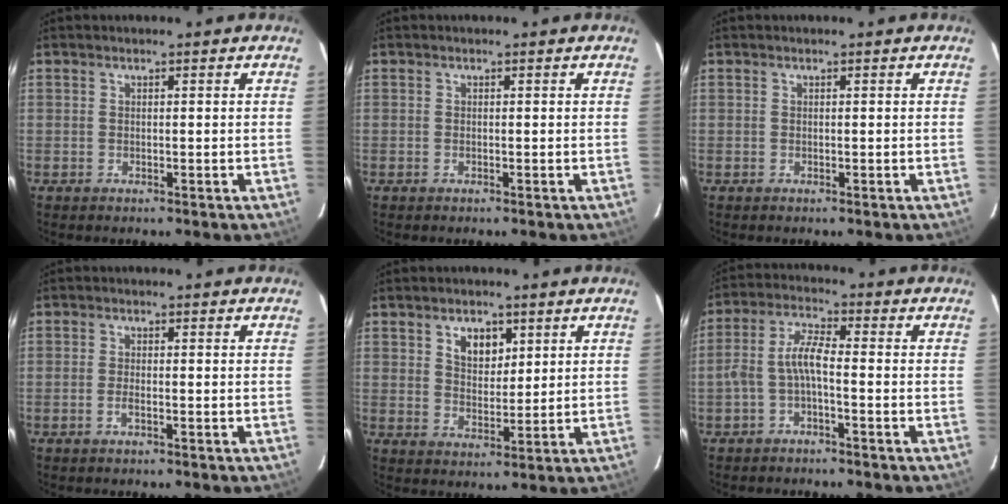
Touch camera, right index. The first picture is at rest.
{"total": 0.0}
{"total": 0.0}
{"total": 1.4, "force": [-0.7, 0.4, 1.2], "torque": [-0.027, 0.000, -0.013]}
{"total": 5.7, "force": [2.7, 3.7, 3.4], "torque": [-0.051, 0.006, 0.050]}
{"total": 5.0, "force": [-1.9, 1.2, 4.5], "torque": [-0.104, 0.016, -0.036]}